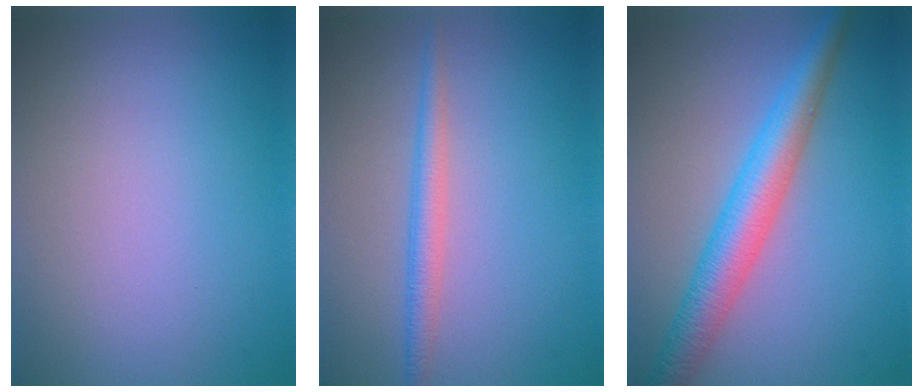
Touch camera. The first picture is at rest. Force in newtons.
{"total": 2.1, "press": 2.1, "slide": 0.1}
{"total": 5.3, "press": 5.3, "slide": 0.0}